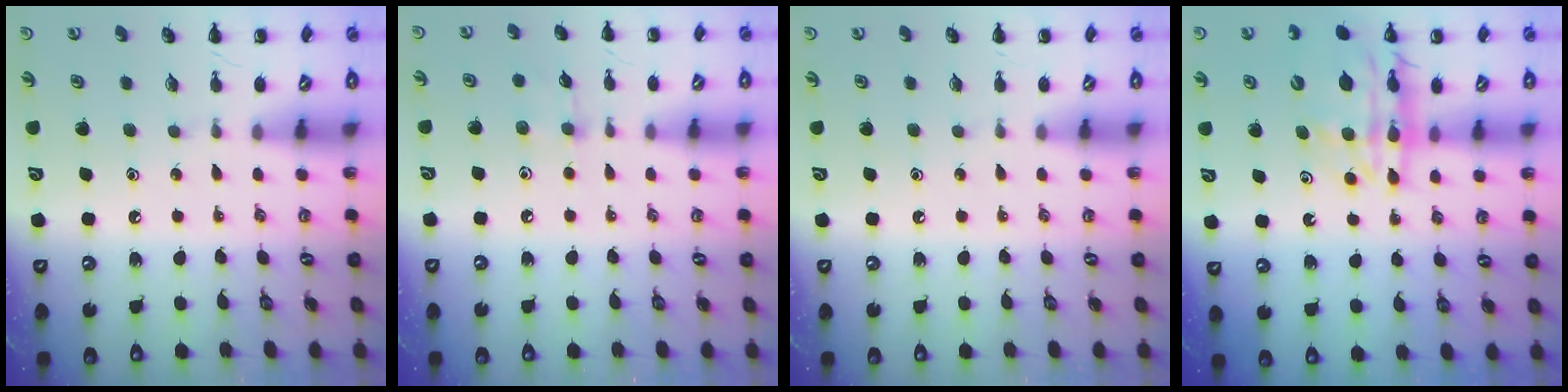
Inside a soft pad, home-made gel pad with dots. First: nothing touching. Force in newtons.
{"total": 3.6, "press": 3.4, "slide": 1.3}
{"total": 0.0}
{"total": 16.9, "press": 16.5, "slide": 4.0}